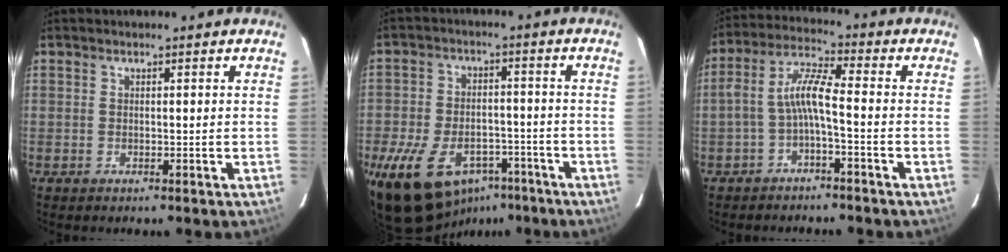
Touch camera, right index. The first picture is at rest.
{"total": 17.9, "force": [-10.1, 10.9, 10.0], "torque": [-0.220, 0.000, -0.150]}
{"total": 6.2, "force": [-2.4, 0.9, 5.6], "torque": [-0.137, 0.018, -0.044]}